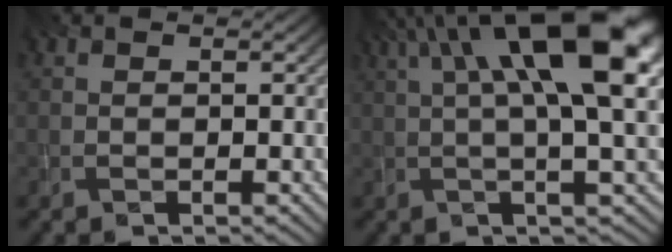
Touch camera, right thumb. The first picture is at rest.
{"total": 15.1, "force": [4.8, 4.1, 13.7], "torque": [-0.224, 0.021, 0.078]}